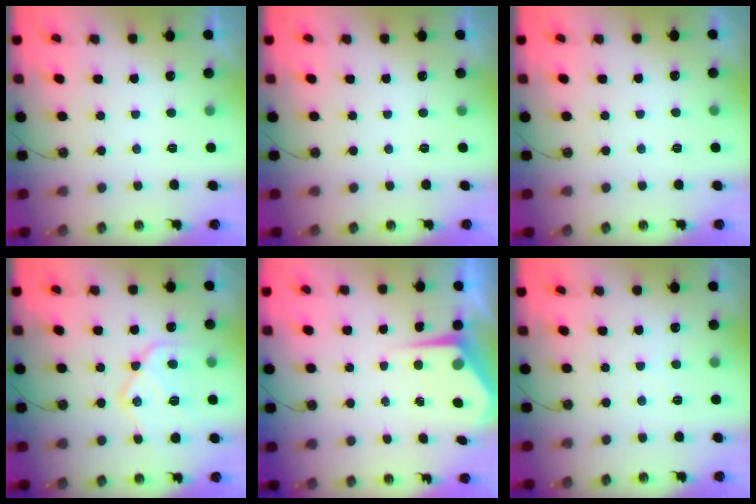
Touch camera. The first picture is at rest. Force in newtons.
{"total": 0.0}
{"total": 2.4, "press": 2.4, "slide": 0.4}
{"total": 17.2, "press": 17.2, "slide": 1.4}
{"total": 4.9, "press": 4.8, "slide": 0.7}
{"total": 1.8, "press": 1.8, "slide": 0.4}